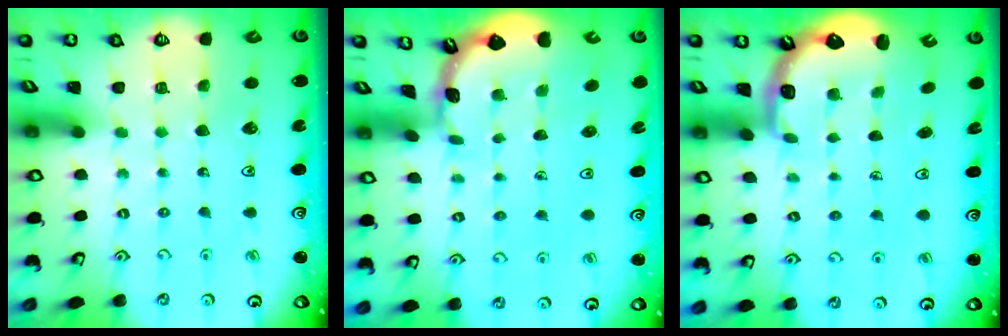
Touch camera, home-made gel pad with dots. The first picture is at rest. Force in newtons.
{"total": 1.5, "press": 1.5, "slide": 0.1}
{"total": 2.8, "press": 2.5, "slide": 1.2}